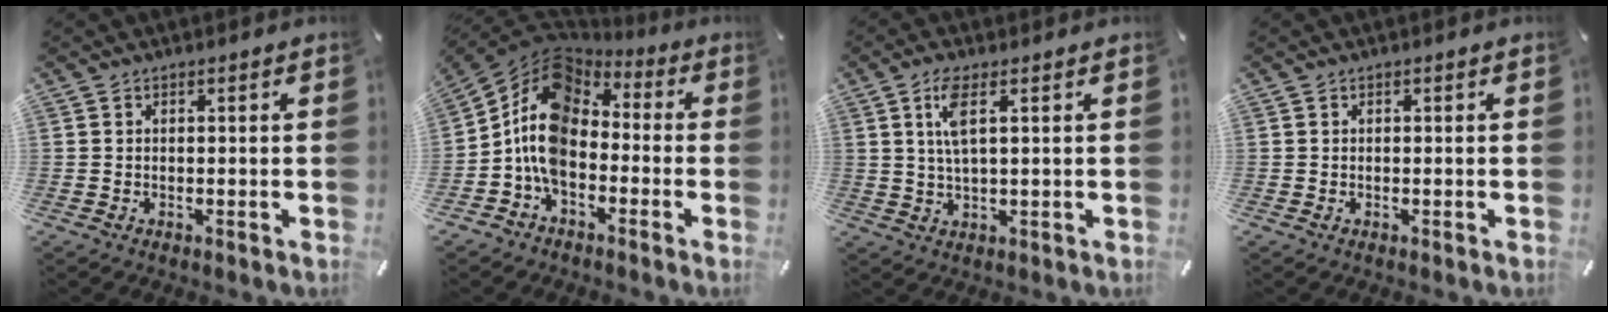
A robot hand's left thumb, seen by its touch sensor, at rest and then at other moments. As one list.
[{"total": 12.4, "force": [-2.7, 8.8, 8.3], "torque": [-0.198, 0.009, -0.063]}, {"total": 5.8, "force": [2.2, 1.8, 5.1], "torque": [-0.109, 0.003, 0.039]}, {"total": 0.0}]